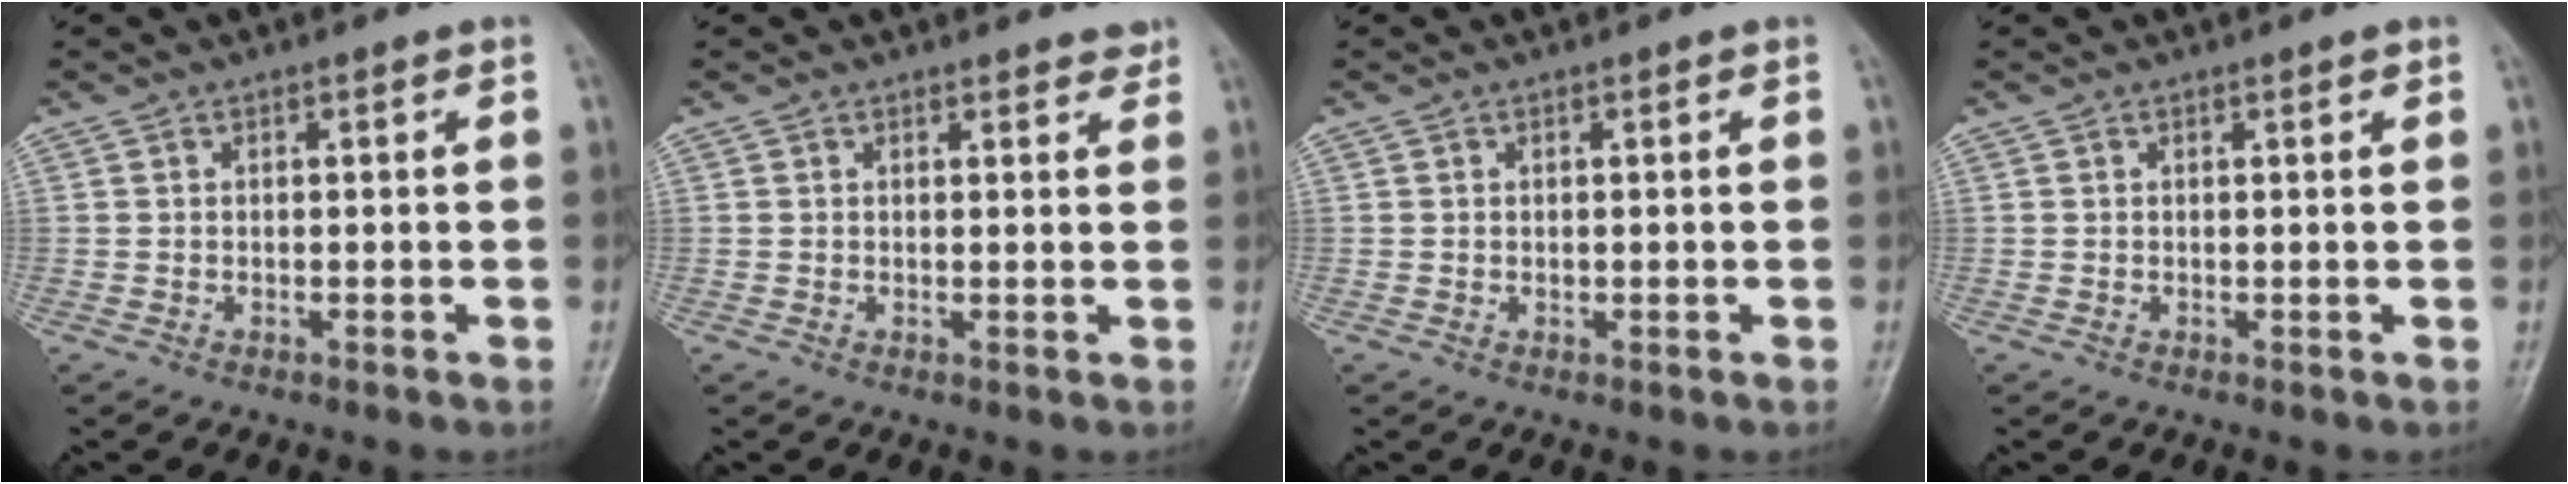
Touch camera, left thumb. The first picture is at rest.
{"total": 2.4, "force": [2.2, 0.8, 0.6], "torque": [0.004, -0.012, 0.019]}
{"total": 0.6, "force": [0.3, 0.3, 0.4], "torque": [-0.005, -0.001, 0.005]}
{"total": 0.8, "force": [0.6, 0.1, 0.5], "torque": [-0.006, -0.003, 0.007]}